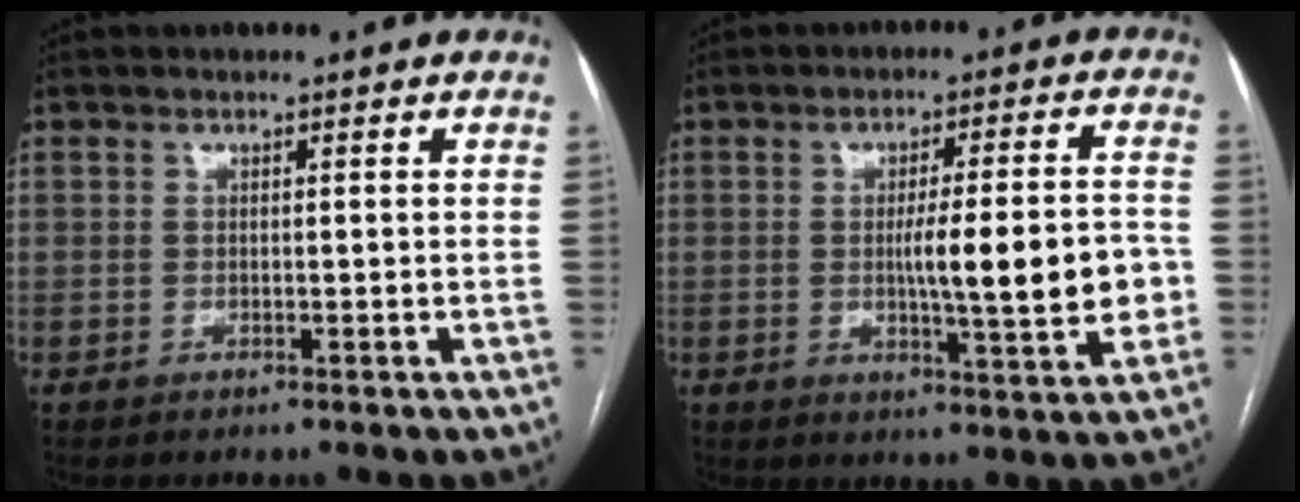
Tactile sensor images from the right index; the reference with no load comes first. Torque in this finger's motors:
{"motor_torque": [1.02, 0.55, 0.32, 0.12]}